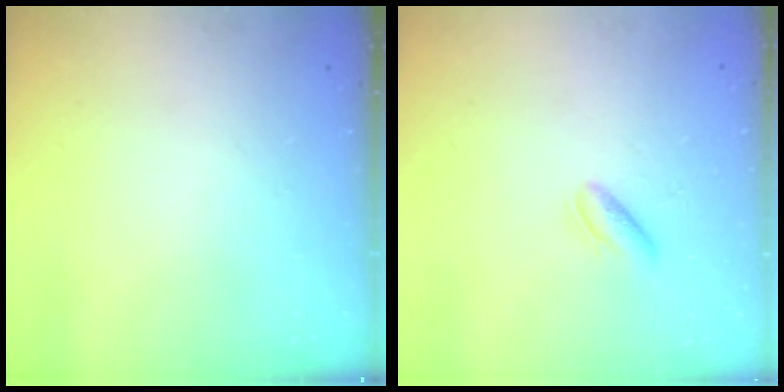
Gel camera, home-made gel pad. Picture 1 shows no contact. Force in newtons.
{"total": 2.4, "press": 2.2, "slide": 0.9}